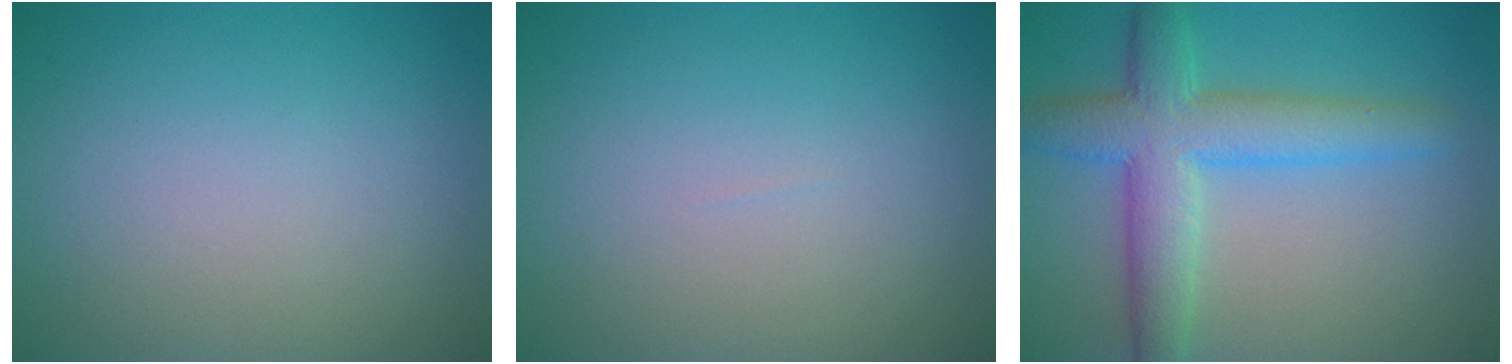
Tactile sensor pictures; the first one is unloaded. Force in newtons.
{"total": 0.0}
{"total": 6.4, "press": 6.4, "slide": 0.1}